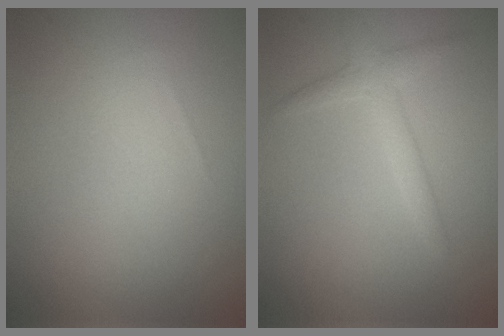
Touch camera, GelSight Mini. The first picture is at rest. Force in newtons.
{"total": 2.2, "press": 2.2, "slide": 0.1}